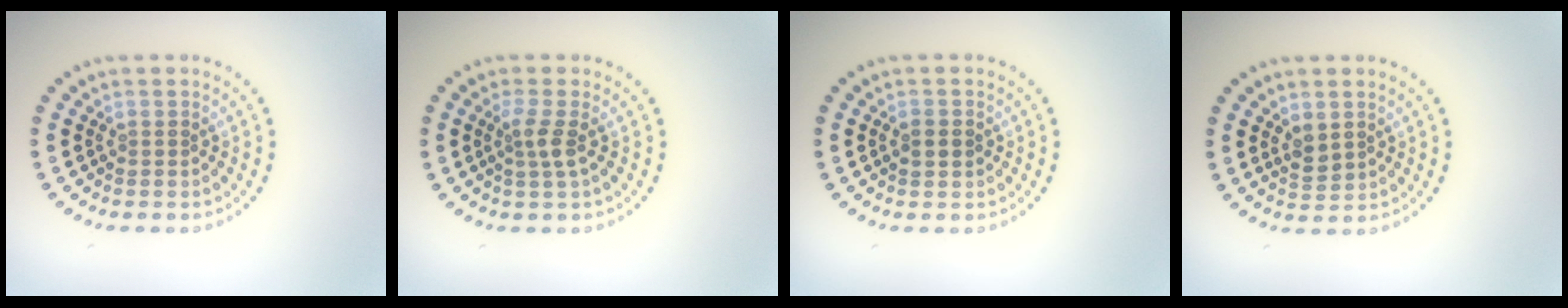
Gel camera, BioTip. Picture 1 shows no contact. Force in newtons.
{"total": 1.9, "press": 1.4, "slide": 1.2}
{"total": 1.1, "press": 1.1, "slide": 0.2}
{"total": 1.6, "press": 1.6, "slide": 0.5}